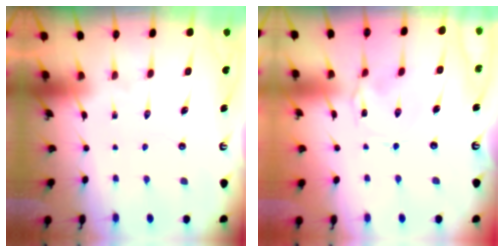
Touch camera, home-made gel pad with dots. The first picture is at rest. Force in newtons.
{"total": 0.6, "press": 0.5, "slide": 0.2}